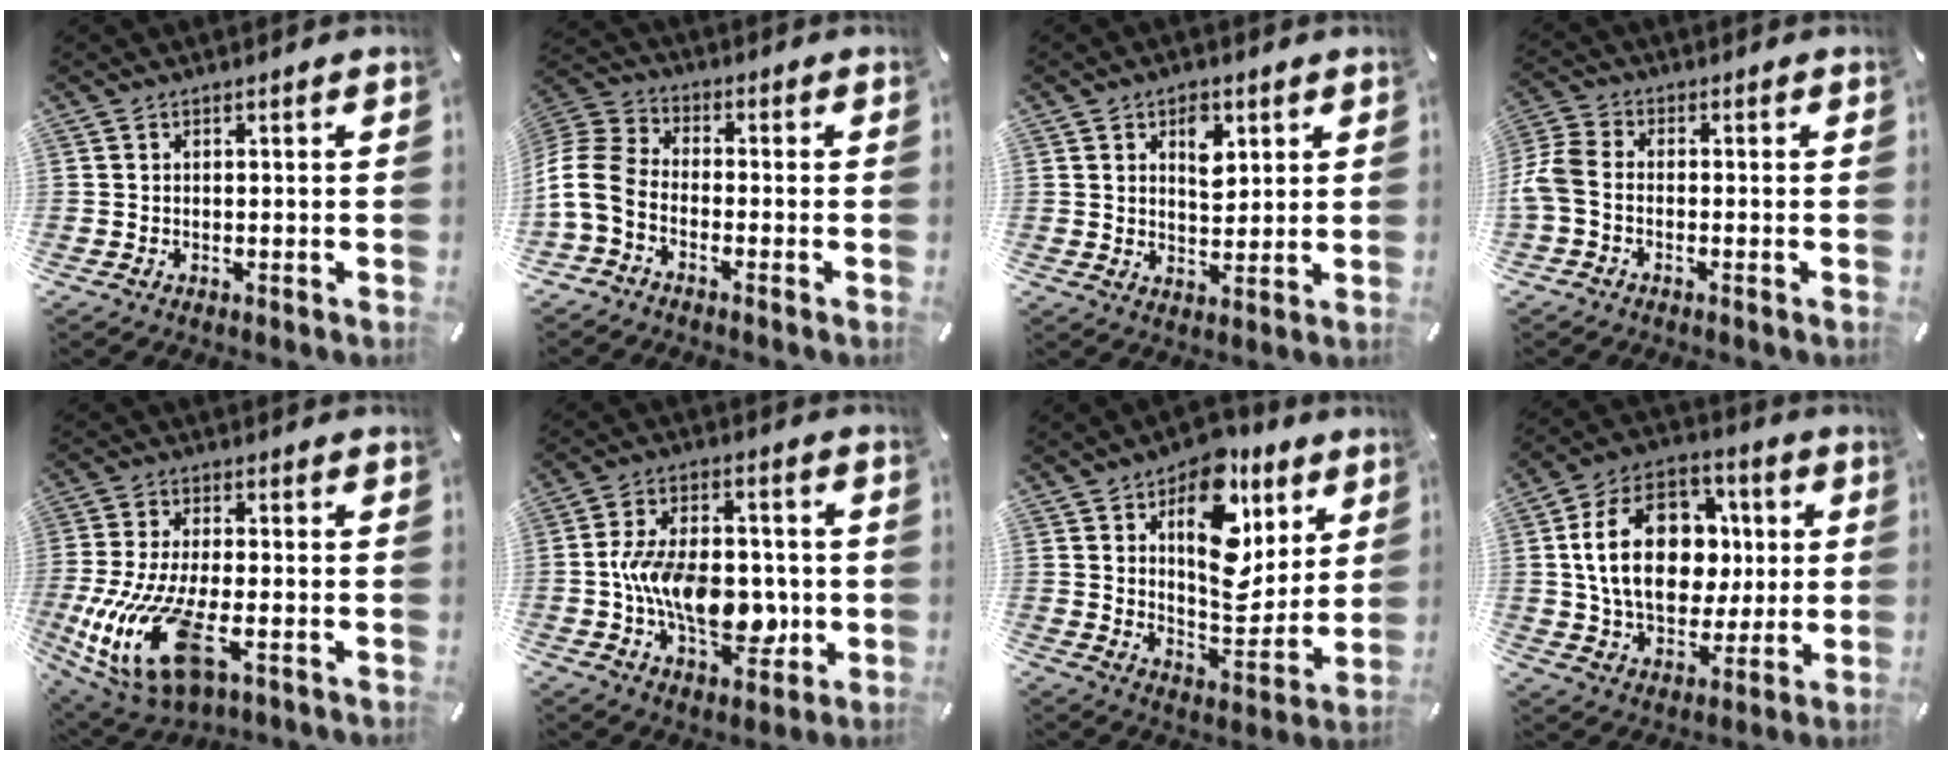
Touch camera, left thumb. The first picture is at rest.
{"total": 9.4, "force": [-4.0, 6.2, 5.7], "torque": [-0.139, 0.012, -0.077]}
{"total": 6.3, "force": [2.6, 4.3, 3.7], "torque": [-0.035, -0.008, 0.039]}
{"total": 5.5, "force": [-1.6, 3.2, 4.2], "torque": [-0.101, 0.002, -0.032]}
{"total": 18.3, "force": [-6.1, 8.1, 15.2], "torque": [-0.334, -0.003, -0.098]}
{"total": 17.5, "force": [-2.6, 10.5, 13.8], "torque": [-0.244, 0.008, -0.042]}
{"total": 17.8, "force": [8.1, 11.0, 11.3], "torque": [-0.137, -0.055, 0.140]}
{"total": 21.1, "force": [2.1, 15.5, 14.3], "torque": [-0.261, 0.010, 0.037]}